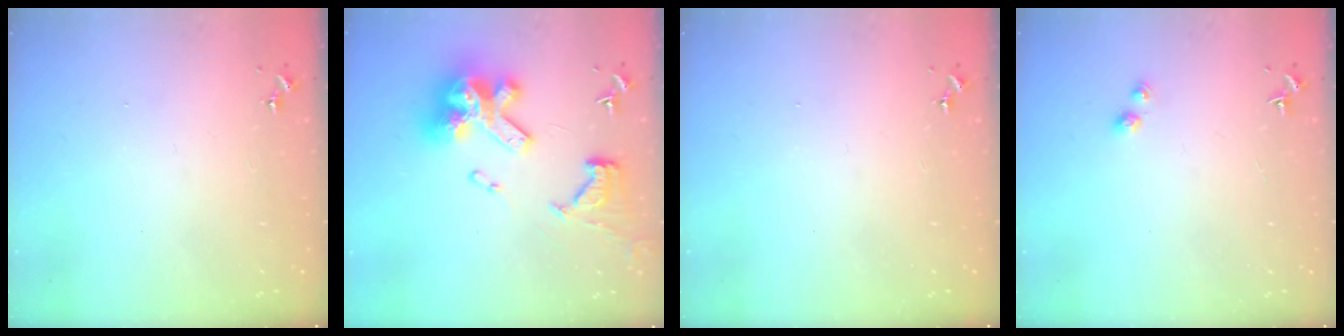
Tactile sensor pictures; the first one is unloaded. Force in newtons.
{"total": 22.8, "press": 22.7, "slide": 2.7}
{"total": 0.0}
{"total": 2.6, "press": 2.6, "slide": 0.5}